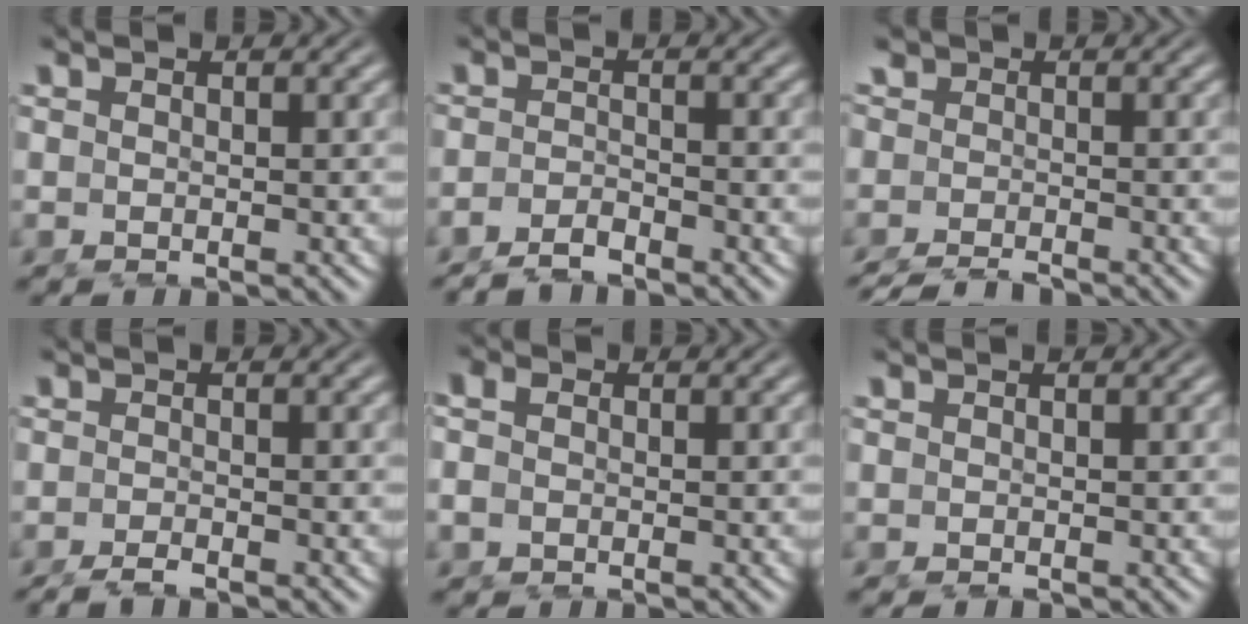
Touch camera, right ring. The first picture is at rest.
{"total": 2.2, "force": [-2.1, -0.1, 0.2], "torque": [-0.003, -0.004, -0.038]}
{"total": 2.4, "force": [-2.2, 0.9, 0.2], "torque": [0.003, -0.013, -0.035]}
{"total": 1.5, "force": [-1.5, -0.2, 0.1], "torque": [-0.004, -0.003, -0.027]}
{"total": 1.5, "force": [0.0, 1.2, 0.8], "torque": [-0.025, -0.007, 0.000]}
{"total": 0.0}